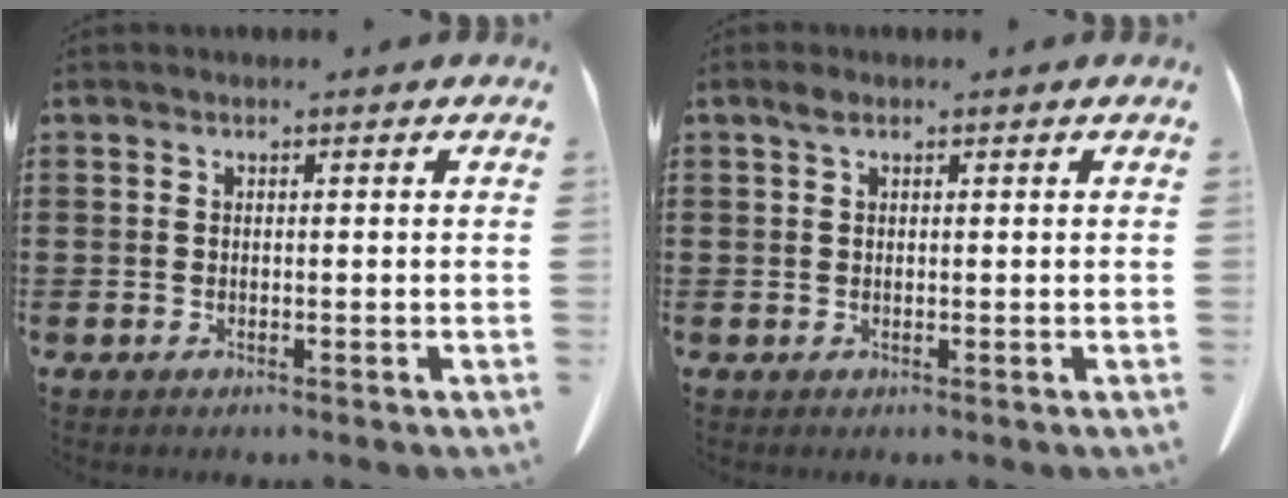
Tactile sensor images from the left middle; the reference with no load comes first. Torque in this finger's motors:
{"motor_torque": [0.84, 0.96, -0.04, -0.04]}